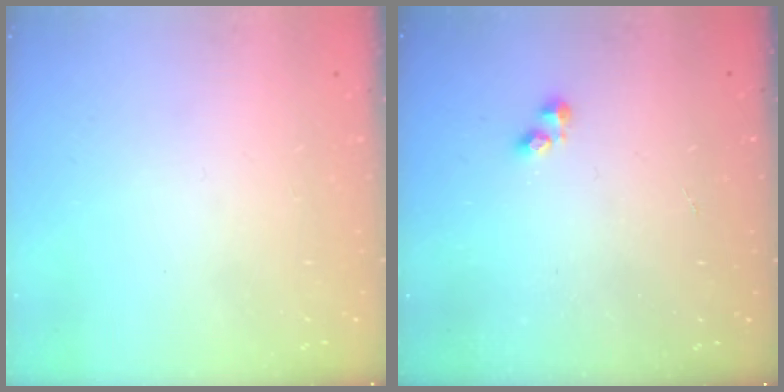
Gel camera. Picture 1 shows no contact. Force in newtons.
{"total": 2.3, "press": 2.2, "slide": 0.3}